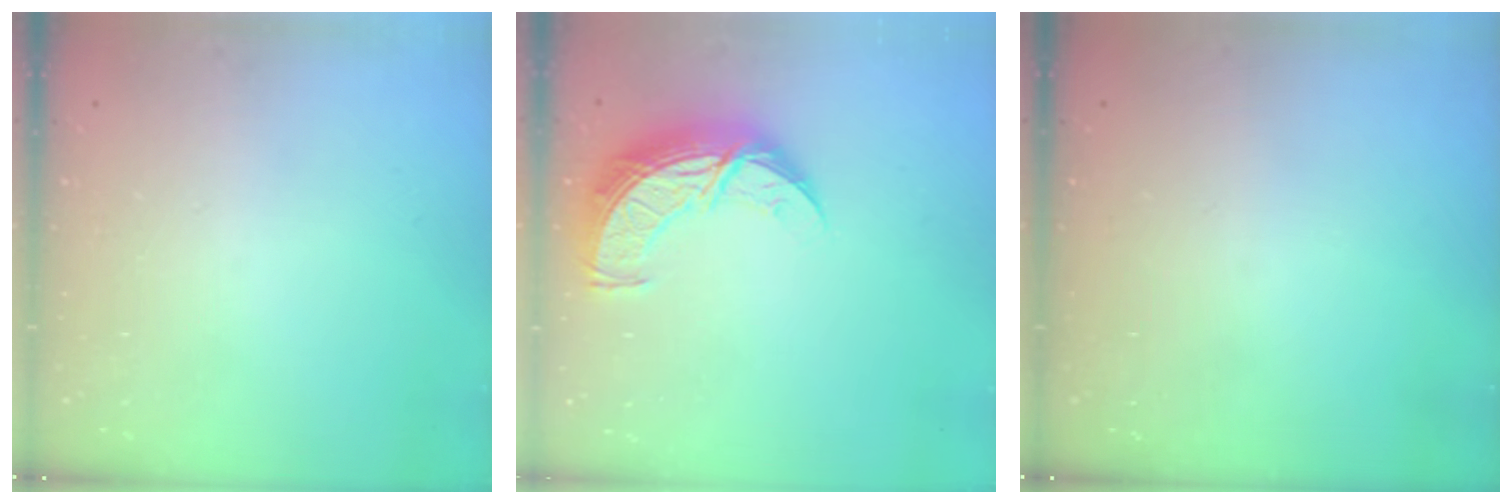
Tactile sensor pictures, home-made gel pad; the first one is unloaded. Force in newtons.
{"total": 11.2, "press": 11.2, "slide": 0.9}
{"total": 0.0}